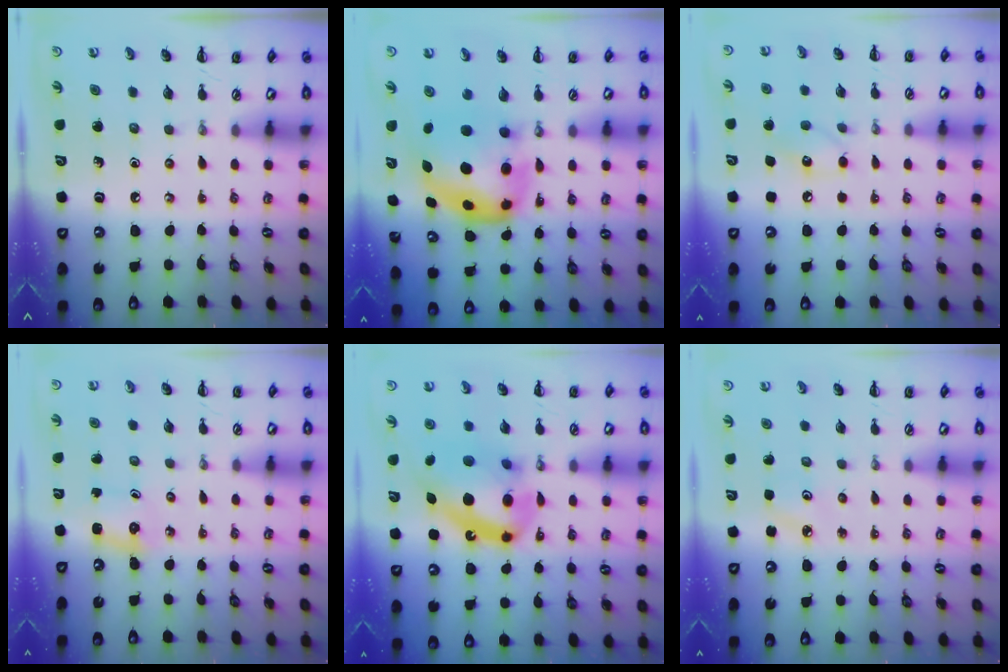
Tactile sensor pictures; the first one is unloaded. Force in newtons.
{"total": 7.5, "press": 7.3, "slide": 1.7}
{"total": 7.8, "press": 7.7, "slide": 1.3}
{"total": 2.0, "press": 1.9, "slide": 0.7}
{"total": 17.7, "press": 17.3, "slide": 3.8}
{"total": 2.7, "press": 2.5, "slide": 0.8}